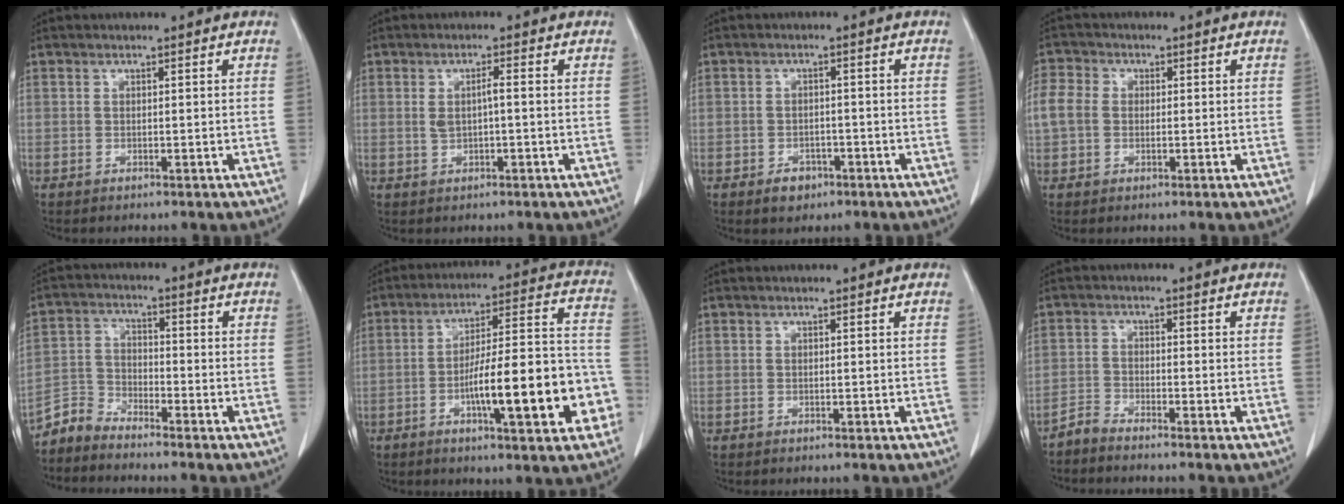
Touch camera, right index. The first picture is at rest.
{"total": 3.3, "force": [0.1, 1.1, 3.1], "torque": [-0.067, 0.012, 0.008]}
{"total": 3.8, "force": [-2.1, 2.7, 1.5], "torque": [-0.019, 0.005, -0.024]}
{"total": 8.5, "force": [0.6, 7.1, 4.7], "torque": [-0.138, 0.027, 0.013]}
{"total": 5.2, "force": [-5.0, 1.2, 0.4], "torque": [-0.011, 0.003, -0.103]}
{"total": 18.8, "force": [-5.9, 3.8, 17.5], "torque": [-0.231, 0.034, -0.079]}
{"total": 0.0}
{"total": 2.6, "force": [-2.5, 0.4, 0.6], "torque": [-0.013, -0.003, -0.053]}